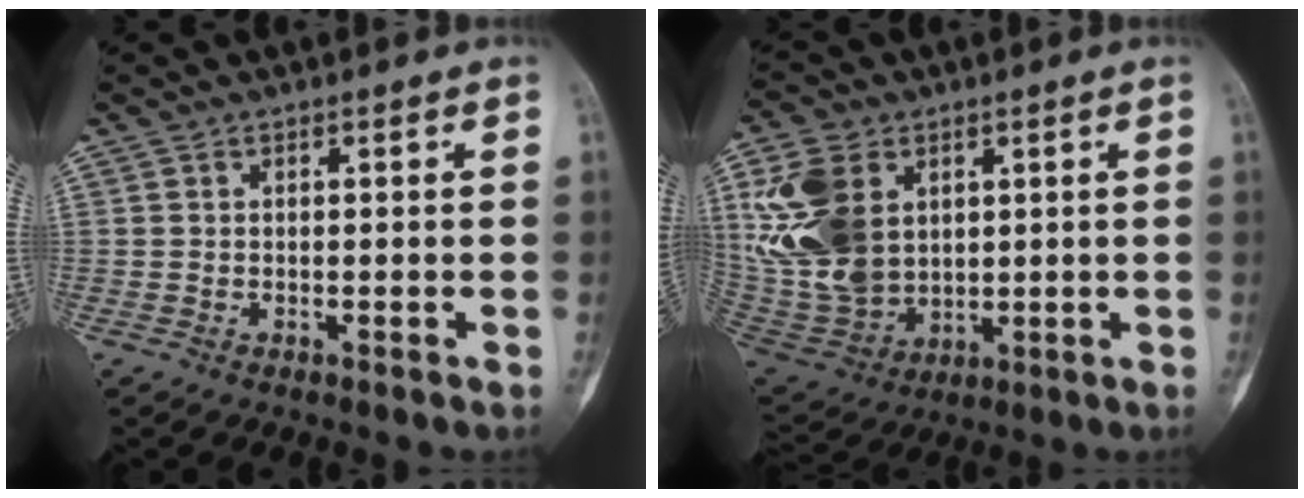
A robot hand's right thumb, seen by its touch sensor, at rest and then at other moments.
{"total": 16.7, "force": [4.4, 12.0, 10.7], "torque": [-0.210, -0.014, 0.104]}